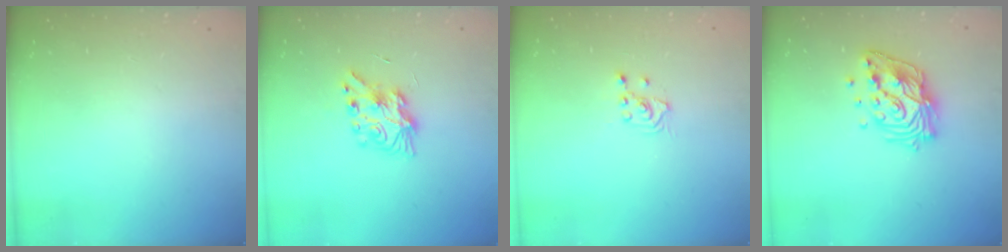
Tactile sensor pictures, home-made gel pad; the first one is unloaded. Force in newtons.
{"total": 8.3, "press": 8.2, "slide": 0.2}
{"total": 2.5, "press": 2.4, "slide": 0.9}
{"total": 15.9, "press": 15.8, "slide": 1.8}